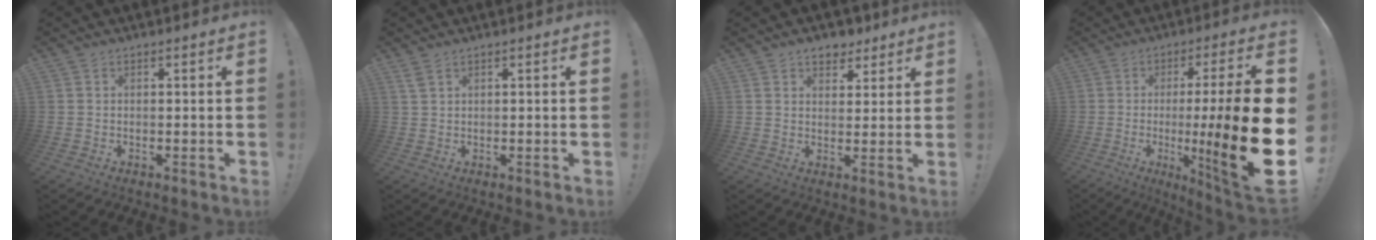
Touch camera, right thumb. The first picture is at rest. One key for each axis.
{"total": 2.2, "fx": 1.2, "fy": 0.6, "fz": 1.8, "tx": -0.034, "ty": -0.001, "tz": 0.023}
{"total": 6.0, "fx": 4.3, "fy": 3.8, "fz": 1.7, "tx": -0.012, "ty": -0.026, "tz": 0.078}
{"total": 23.2, "fx": -3.0, "fy": 1.5, "fz": 22.9, "tx": -0.374, "ty": -0.009, "tz": -0.048}